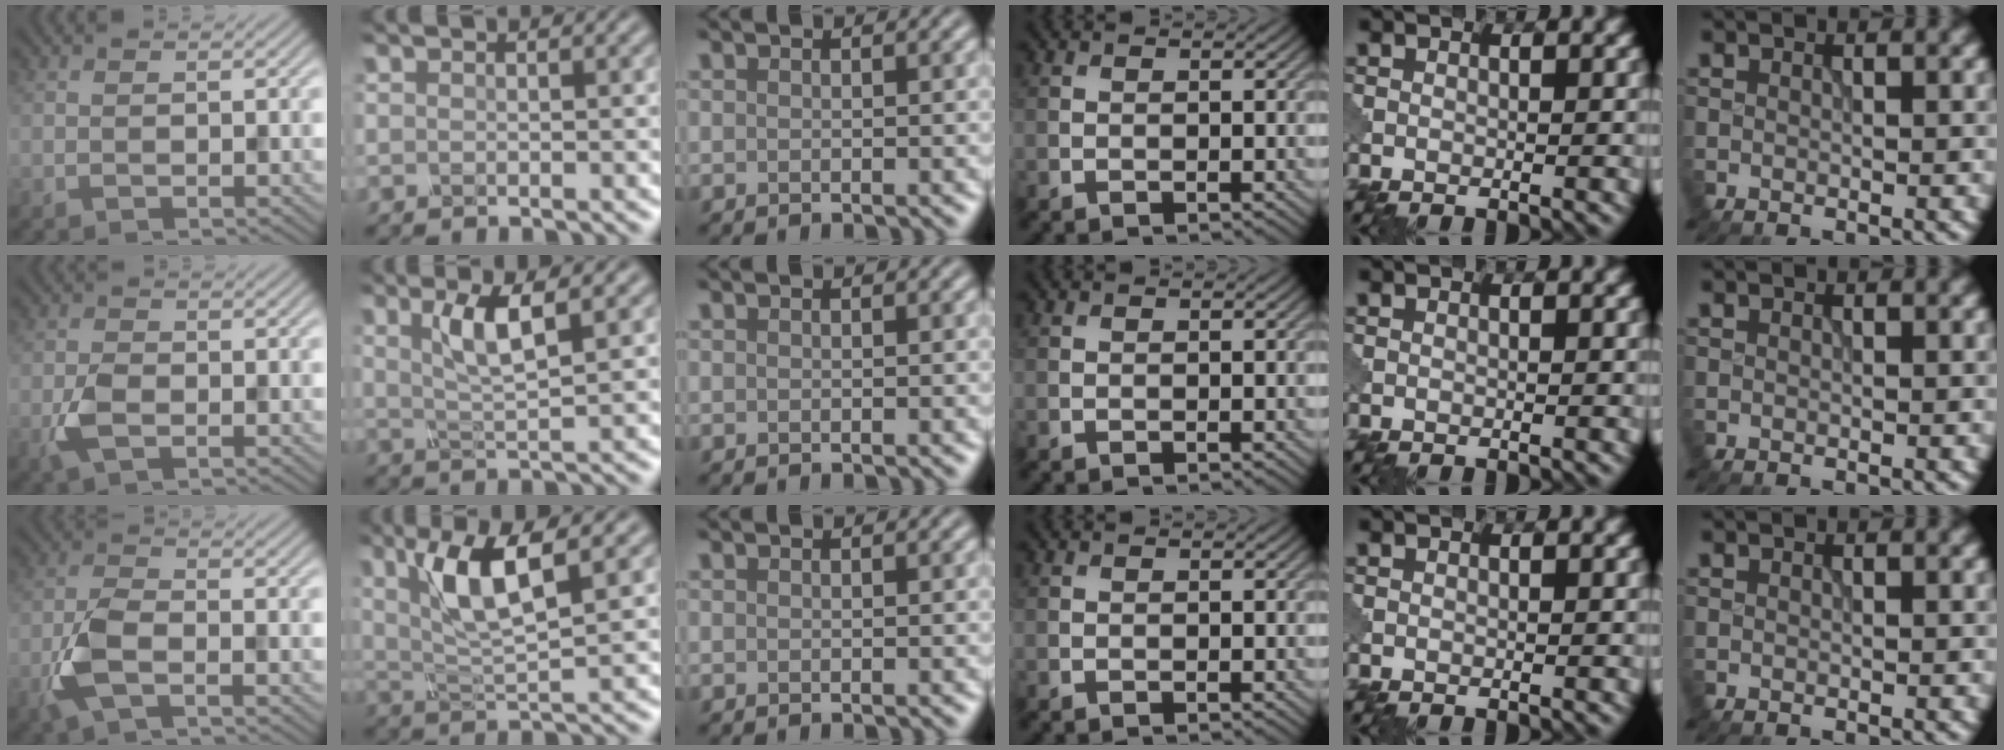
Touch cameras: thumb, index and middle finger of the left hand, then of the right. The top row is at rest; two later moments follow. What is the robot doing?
{"motion": "squeeze", "object": "clothespin"}